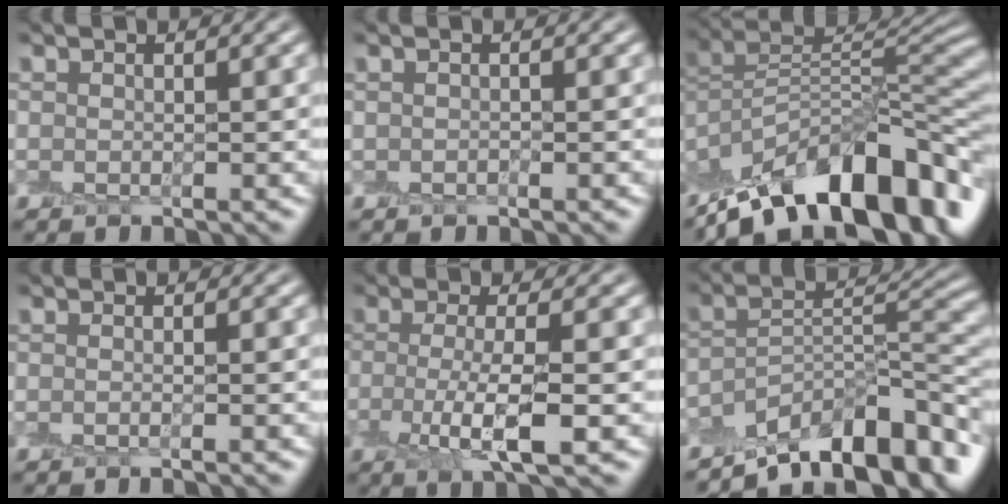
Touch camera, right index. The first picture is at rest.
{"total": 0.0}
{"total": 14.3, "force": [-8.9, 5.6, 9.7], "torque": [-0.163, 0.031, -0.160]}
{"total": 1.1, "force": [-0.3, 0.3, 1.0], "torque": [-0.007, -0.006, -0.015]}
{"total": 4.5, "force": [-0.8, 0.9, 4.3], "torque": [-0.084, -0.006, -0.017]}
{"total": 11.6, "force": [-8.0, 3.8, 7.4], "torque": [-0.104, 0.008, -0.144]}